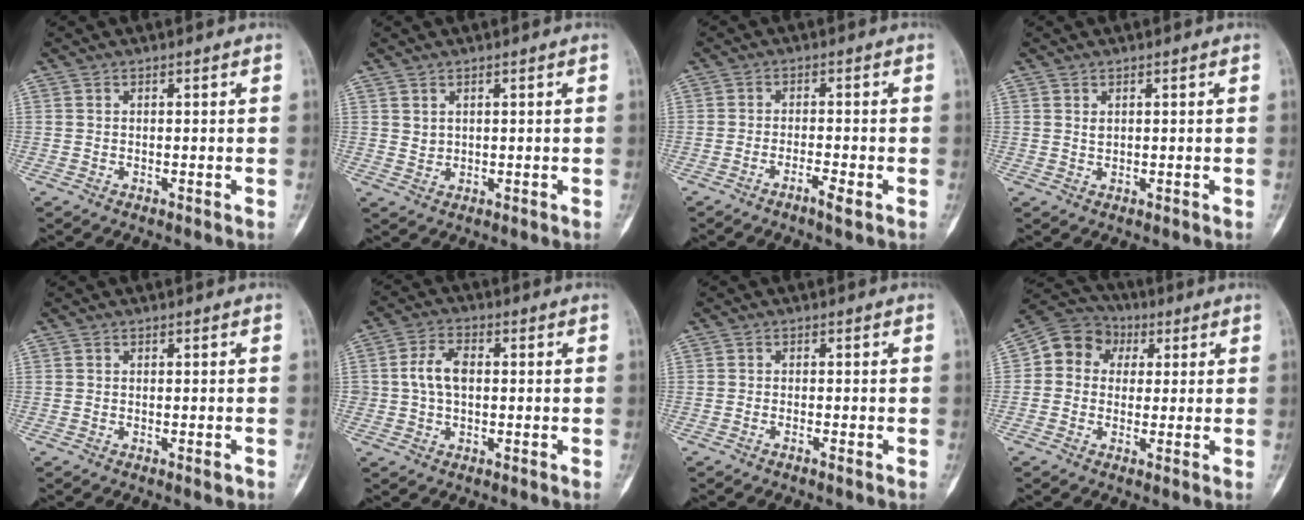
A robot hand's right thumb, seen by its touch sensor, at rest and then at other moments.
{"total": 1.5, "force": [0.9, 1.1, 0.7], "torque": [-0.004, -0.008, 0.021]}
{"total": 2.8, "force": [-1.7, 0.1, 2.2], "torque": [-0.049, 0.008, -0.034]}
{"total": 1.0, "force": [0.5, 0.6, 0.6], "torque": [-0.008, -0.002, 0.012]}
{"total": 0.8, "force": [-0.4, 0.2, 0.6], "torque": [-0.008, -0.001, -0.007]}
{"total": 5.9, "force": [0.4, 3.8, 4.5], "torque": [-0.082, 0.013, 0.005]}
{"total": 0.7, "force": [-0.5, -0.1, 0.5], "torque": [-0.014, 0.004, -0.010]}
{"total": 8.9, "force": [1.8, 7.7, 4.1], "torque": [-0.039, 0.018, 0.015]}